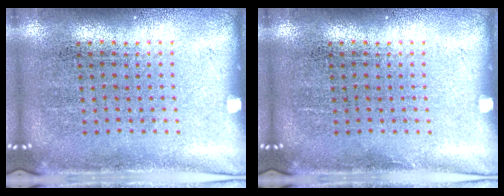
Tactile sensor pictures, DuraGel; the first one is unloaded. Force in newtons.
{"total": 0.0}